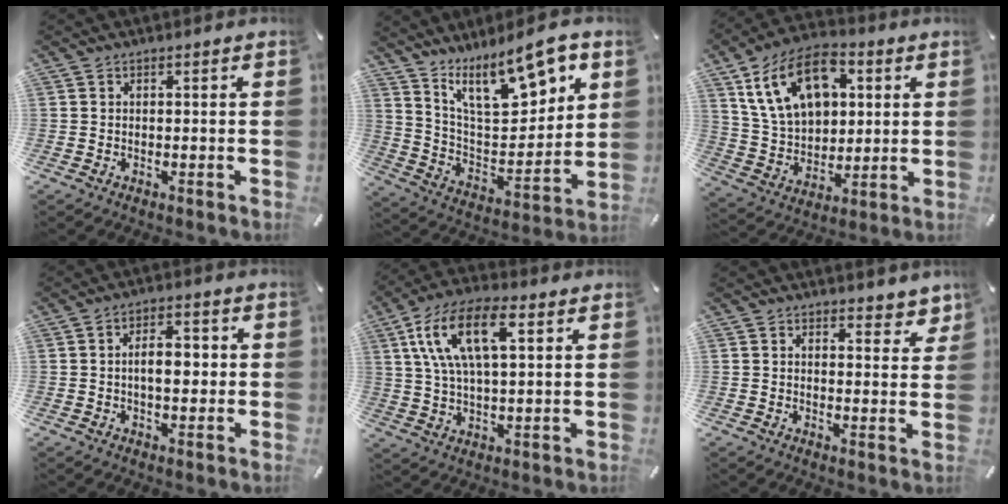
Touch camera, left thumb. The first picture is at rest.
{"total": 17.7, "force": [12.5, 7.6, 10.0], "torque": [-0.164, -0.071, 0.217]}
{"total": 17.2, "force": [6.7, 11.9, 10.4], "torque": [-0.207, -0.006, 0.125]}
{"total": 6.6, "force": [0.0, 3.6, 5.6], "torque": [-0.079, 0.003, -0.007]}
{"total": 14.6, "force": [5.7, 7.0, 11.5], "torque": [-0.249, 0.005, 0.096]}
{"total": 4.1, "force": [3.4, 2.0, 1.0], "torque": [0.004, -0.025, 0.057]}